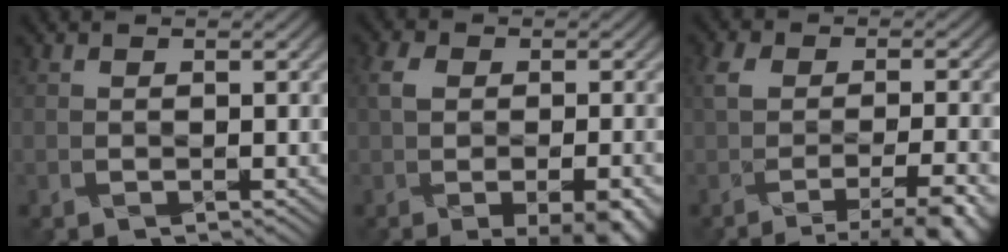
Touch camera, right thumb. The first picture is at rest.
{"total": 8.5, "force": [-2.7, 4.6, 6.6], "torque": [-0.079, -0.006, -0.035]}
{"total": 7.4, "force": [-3.7, 2.6, 5.8], "torque": [-0.077, -0.015, -0.052]}